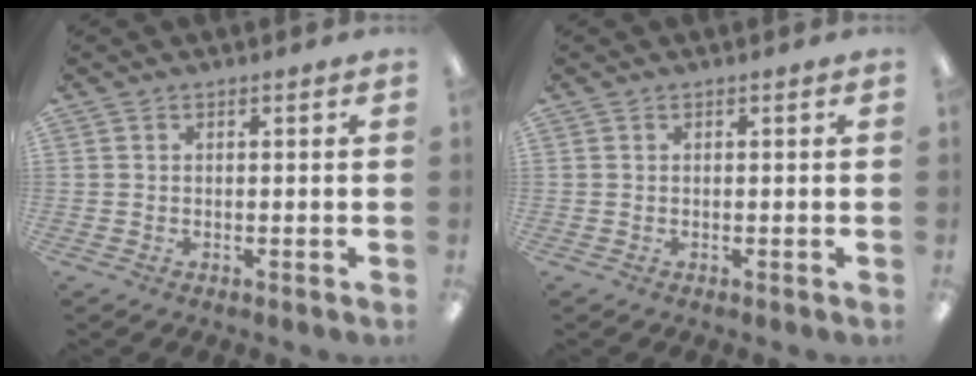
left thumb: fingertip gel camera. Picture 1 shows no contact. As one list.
[{"total": 0.0}]